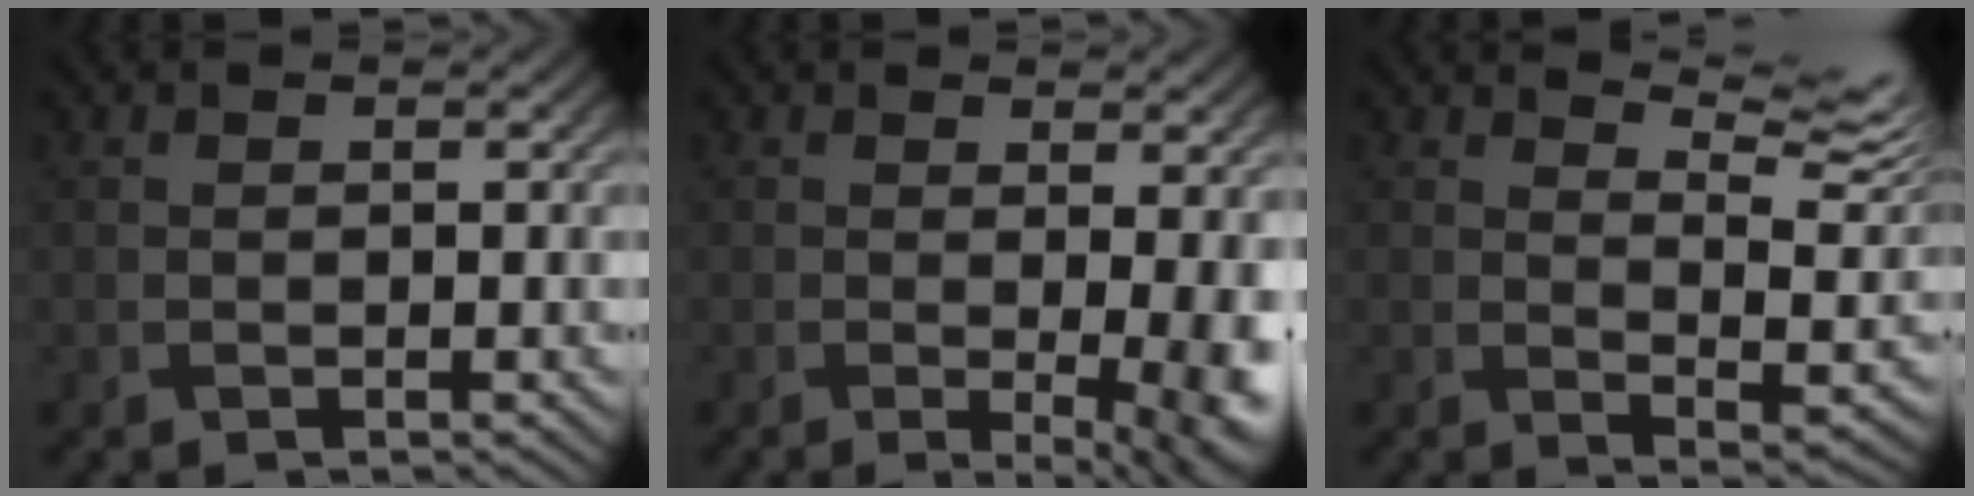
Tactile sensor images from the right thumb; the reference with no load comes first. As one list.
[{"total": 7.3, "force": [-0.8, 2.2, 7.0], "torque": [-0.070, -0.009, -0.002]}, {"total": 9.7, "force": [7.0, 2.2, 6.3], "torque": [-0.113, -0.004, 0.111]}]